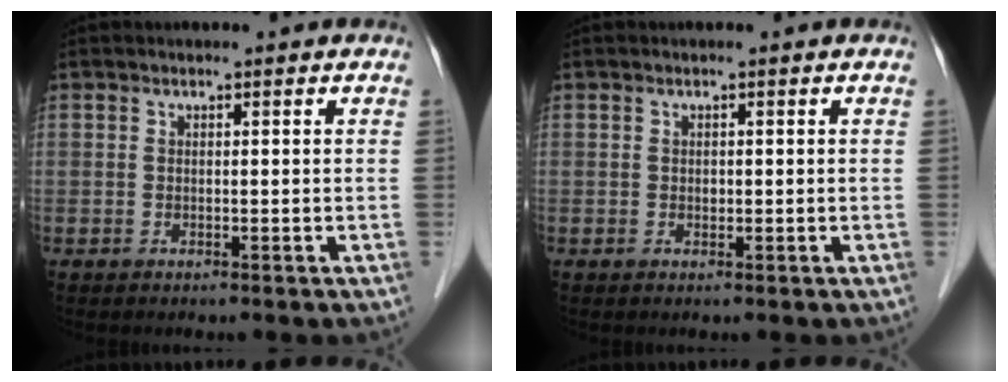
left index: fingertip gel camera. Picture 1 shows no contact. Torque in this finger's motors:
{"motor_torque": [0.08, 0.04, 0.00, 0.01]}